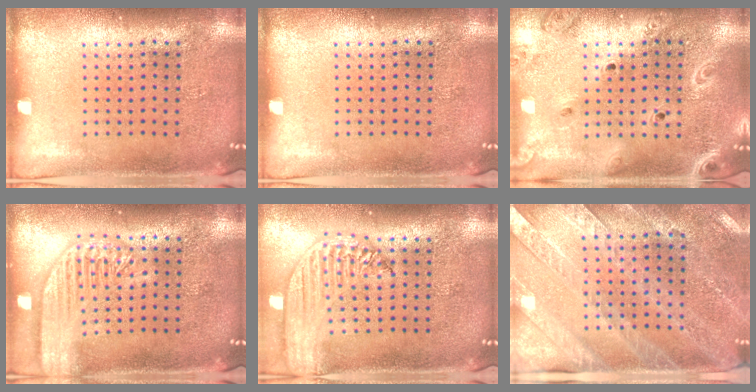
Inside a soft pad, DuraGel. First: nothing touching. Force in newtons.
{"total": 0.0}
{"total": 2.1, "press": 1.9, "slide": 0.8}
{"total": 2.8, "press": 2.8, "slide": 0.3}
{"total": 2.6, "press": 2.1, "slide": 1.5}
{"total": 2.9, "press": 2.7, "slide": 1.1}